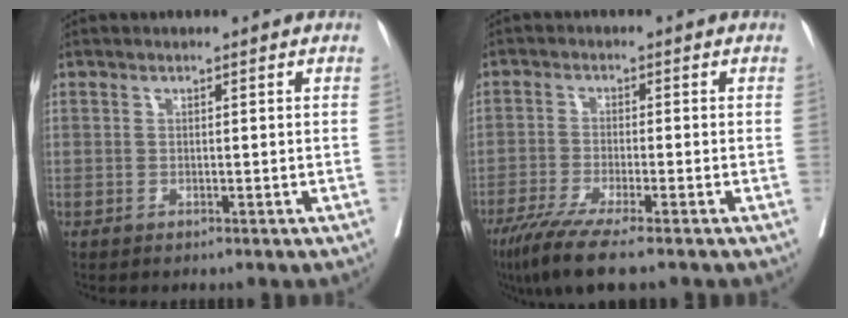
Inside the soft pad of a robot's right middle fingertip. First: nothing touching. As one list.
[{"total": 7.4, "force": [-5.3, -0.1, 5.2], "torque": [-0.090, -0.022, -0.092]}]